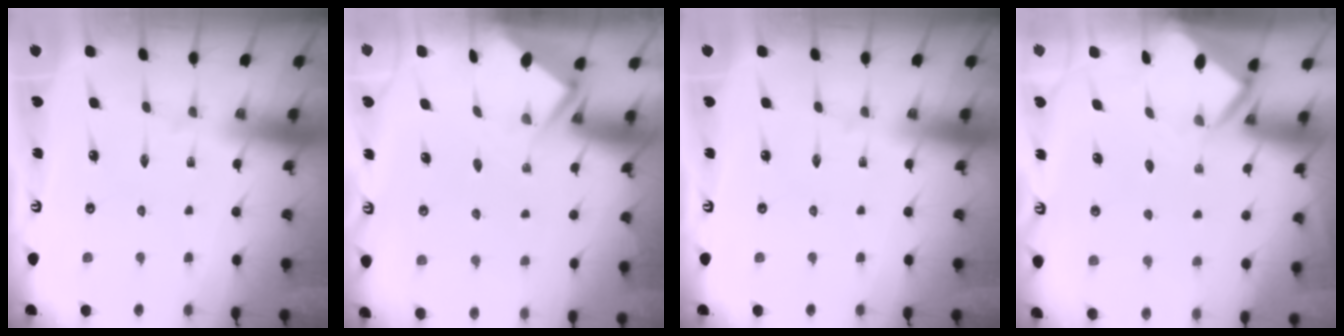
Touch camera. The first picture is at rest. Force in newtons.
{"total": 2.7, "press": 2.7, "slide": 0.4}
{"total": 0.0}
{"total": 3.7, "press": 3.7, "slide": 0.2}